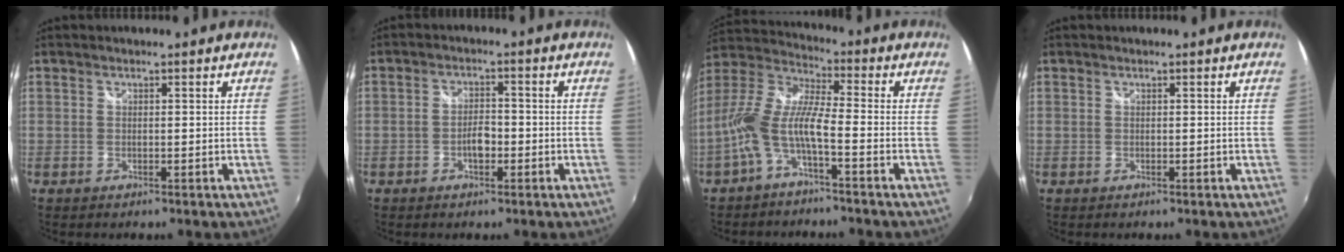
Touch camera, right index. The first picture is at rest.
{"total": 3.6, "force": [-1.5, 1.8, 2.7], "torque": [-0.052, 0.005, -0.026]}
{"total": 9.8, "force": [-3.9, 1.7, 8.8], "torque": [-0.193, 0.006, -0.078]}
{"total": 0.0}